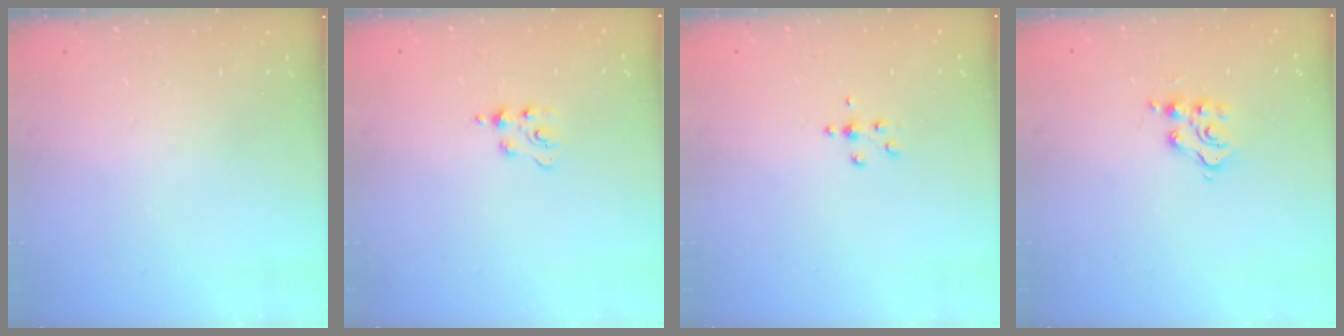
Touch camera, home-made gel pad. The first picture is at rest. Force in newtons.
{"total": 3.1, "press": 3.0, "slide": 0.4}
{"total": 4.9, "press": 4.5, "slide": 1.9}
{"total": 5.5, "press": 5.5, "slide": 0.1}